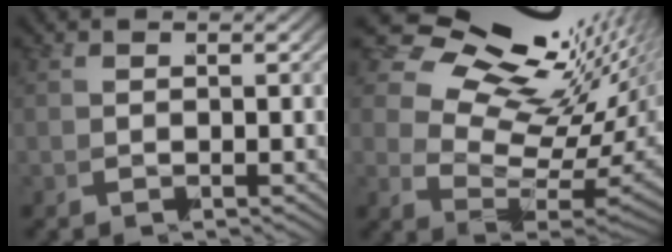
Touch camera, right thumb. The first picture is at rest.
{"total": 12.1, "force": [4.6, 7.0, 8.7], "torque": [-0.134, 0.001, 0.065]}